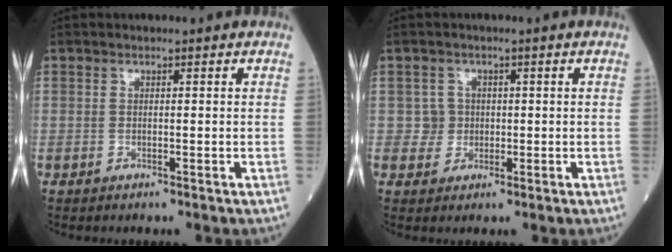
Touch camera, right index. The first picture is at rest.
{"total": 2.6, "force": [0.2, 2.6, 0.0], "torque": [0.009, 0.005, 0.003]}